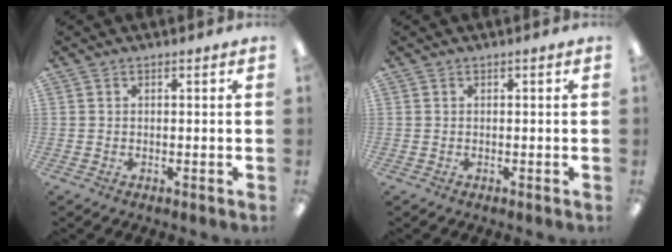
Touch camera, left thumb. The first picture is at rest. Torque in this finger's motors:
{"motor_torque": [0.00, 0.00, 0.07, -0.07, -0.01]}